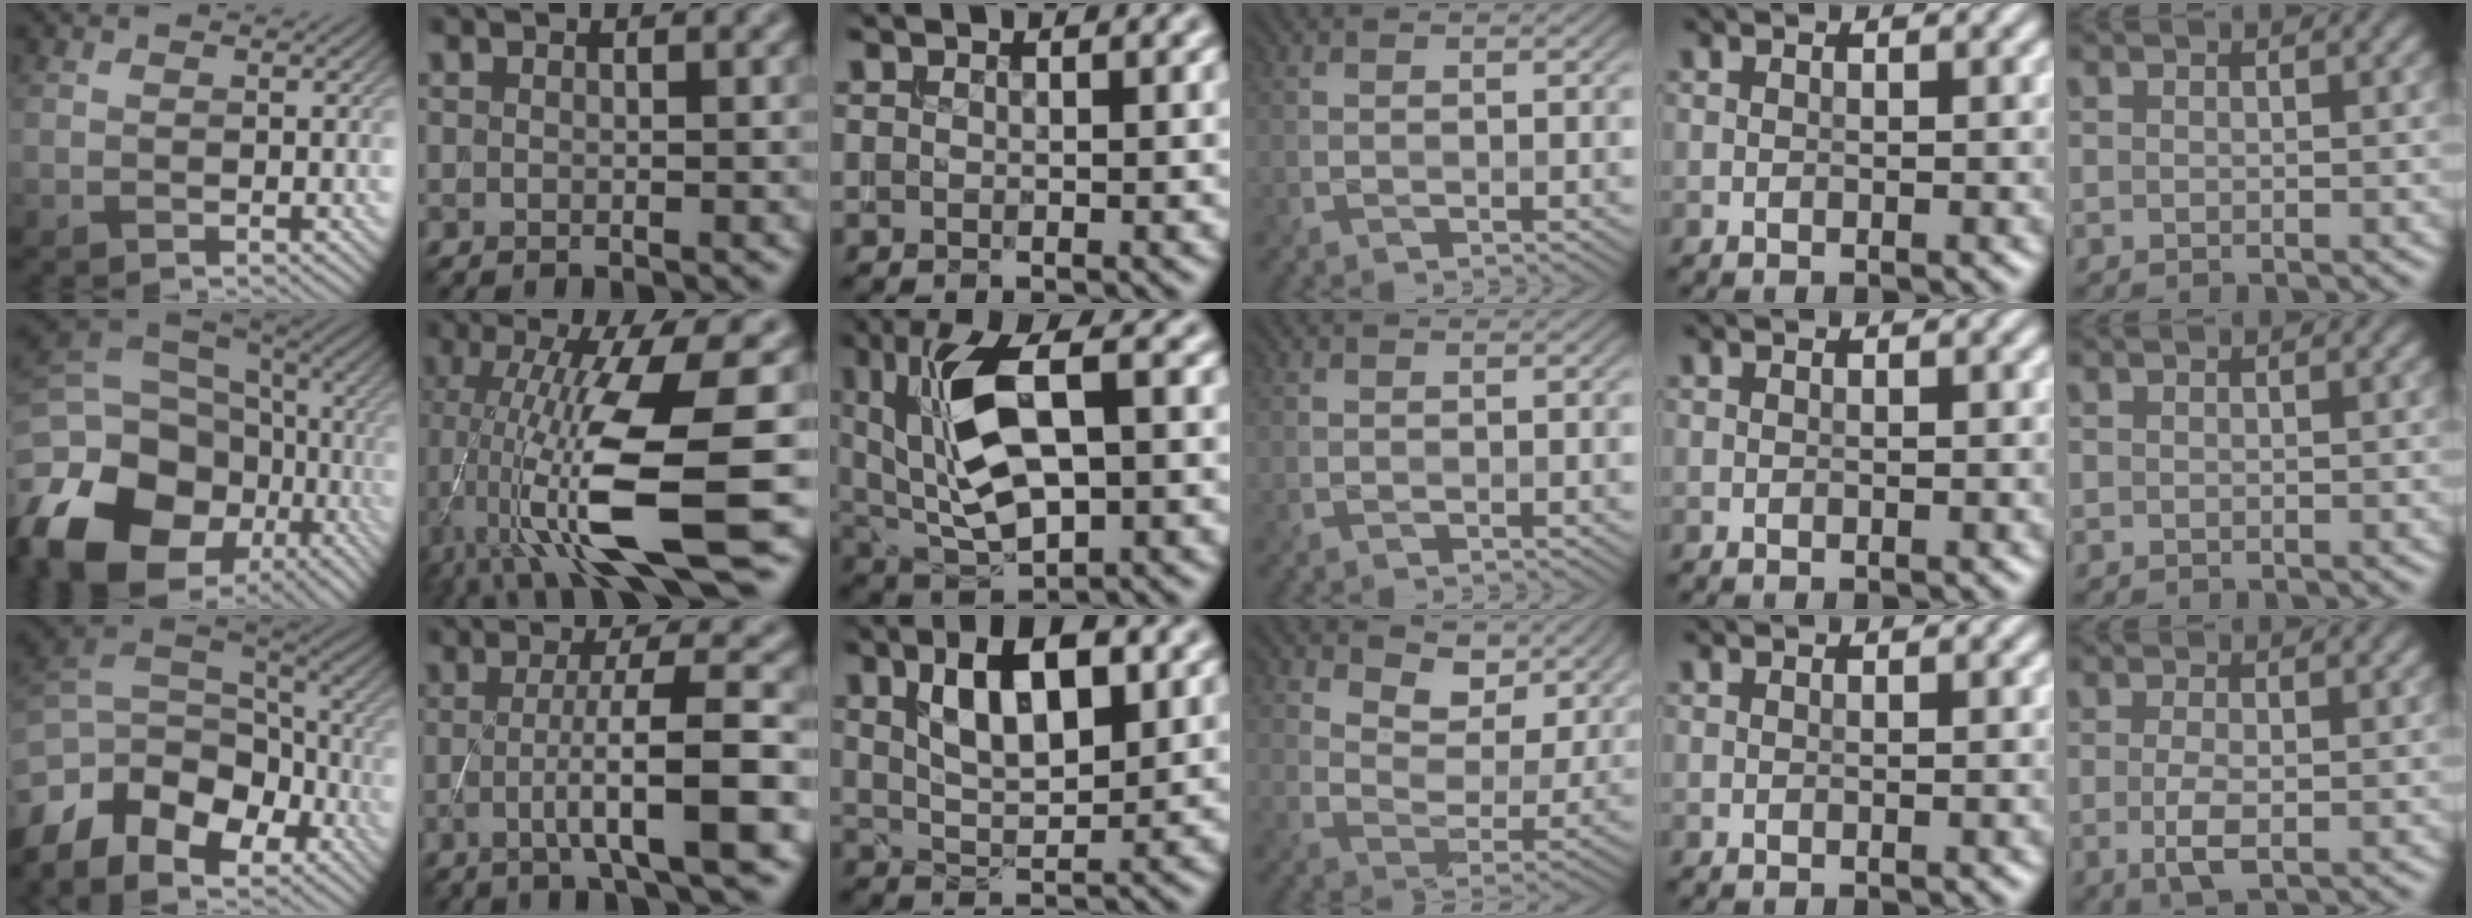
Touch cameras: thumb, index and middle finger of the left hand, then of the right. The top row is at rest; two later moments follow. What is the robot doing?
{"motion": "extract", "object": "backpack"}